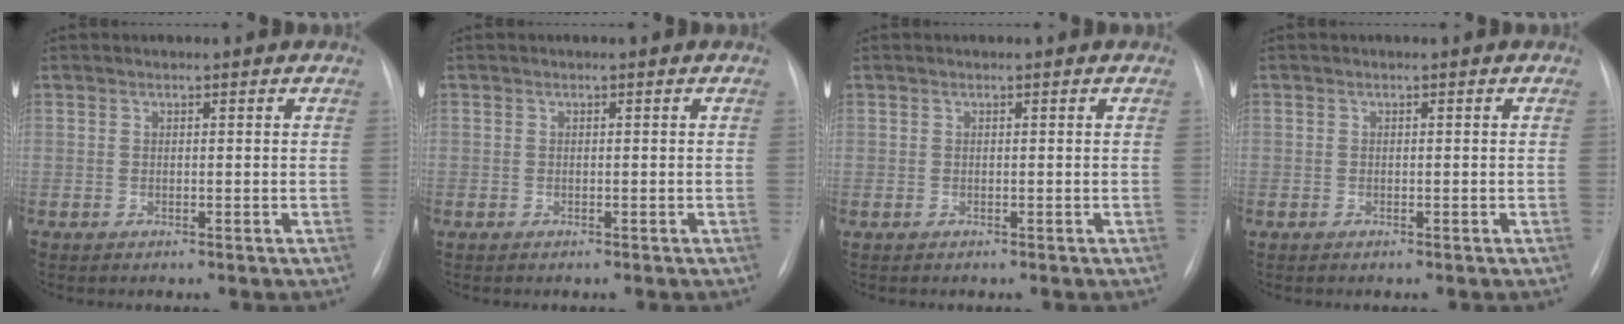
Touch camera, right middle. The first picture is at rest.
{"total": 0.0}
{"total": 0.0}
{"total": 0.0}